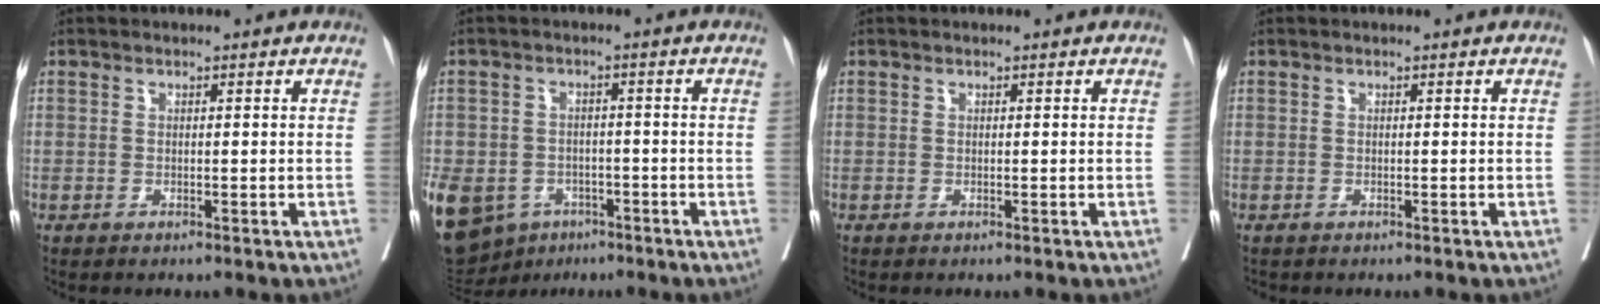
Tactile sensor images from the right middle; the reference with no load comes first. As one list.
[{"total": 22.4, "force": [-10.4, 17.2, 9.8], "torque": [-0.326, -0.019, -0.151]}, {"total": 0.0}, {"total": 0.0}]